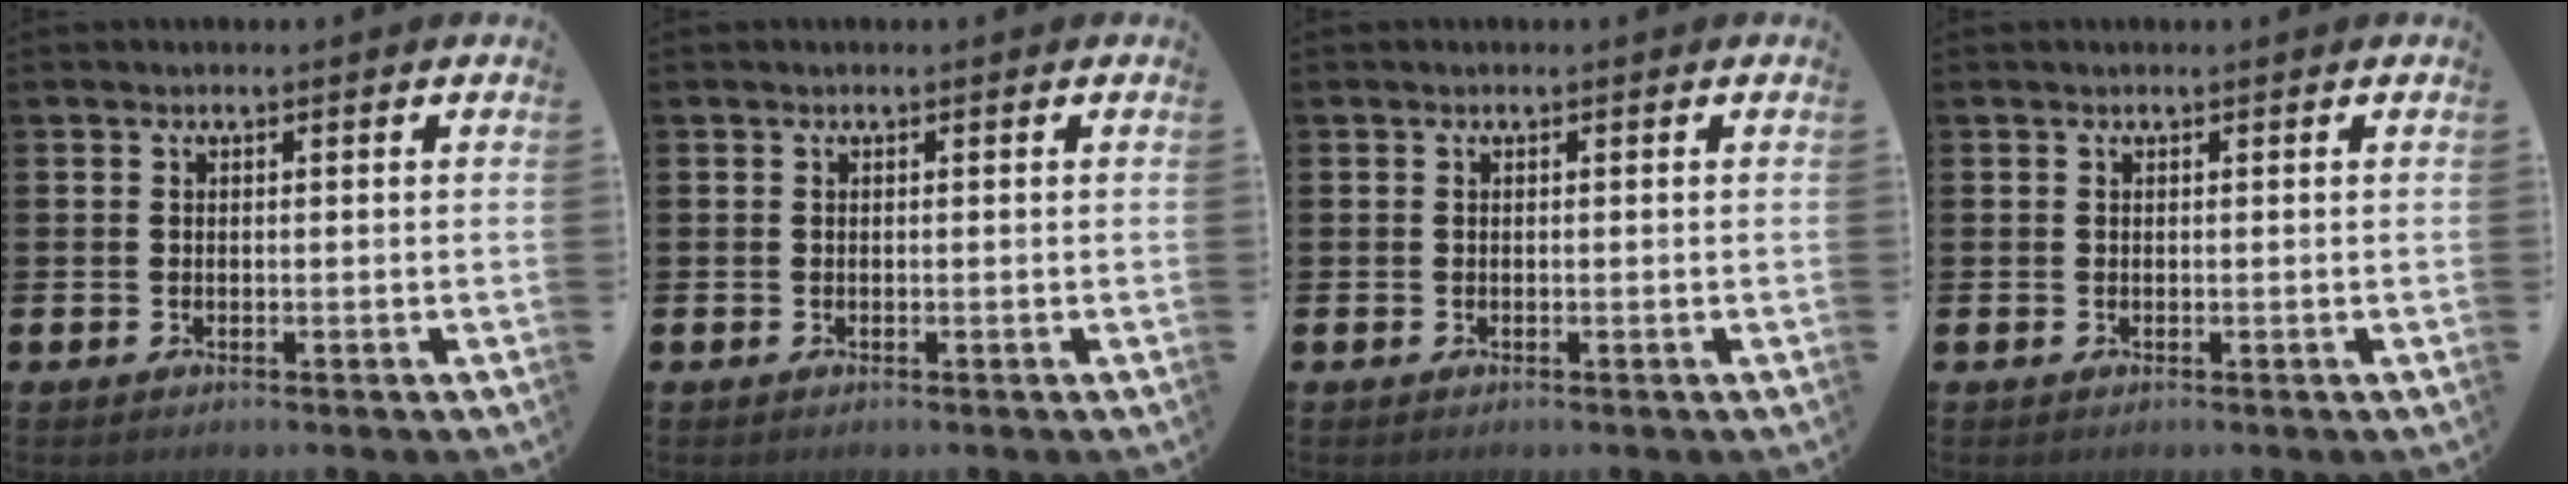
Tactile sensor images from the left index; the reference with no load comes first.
{"total": 0.0}
{"total": 0.0}
{"total": 0.0}